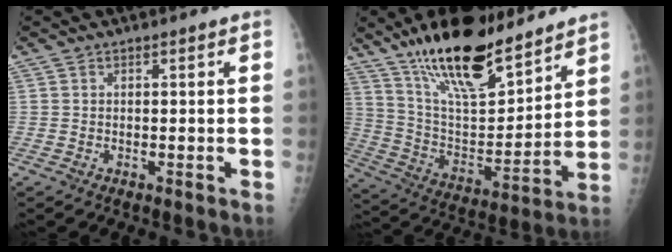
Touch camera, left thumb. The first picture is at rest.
{"total": 22.4, "force": [16.7, 7.1, 13.2], "torque": [-0.187, -0.081, 0.292]}